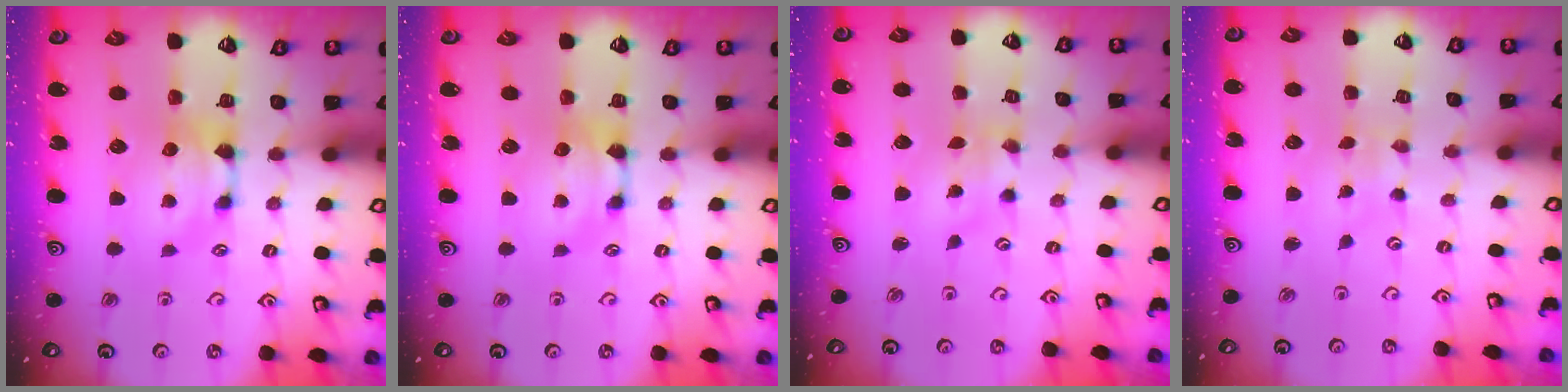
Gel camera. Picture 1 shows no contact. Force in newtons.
{"total": 0.0}
{"total": 3.4, "press": 3.2, "slide": 0.8}
{"total": 5.5, "press": 5.5, "slide": 0.4}